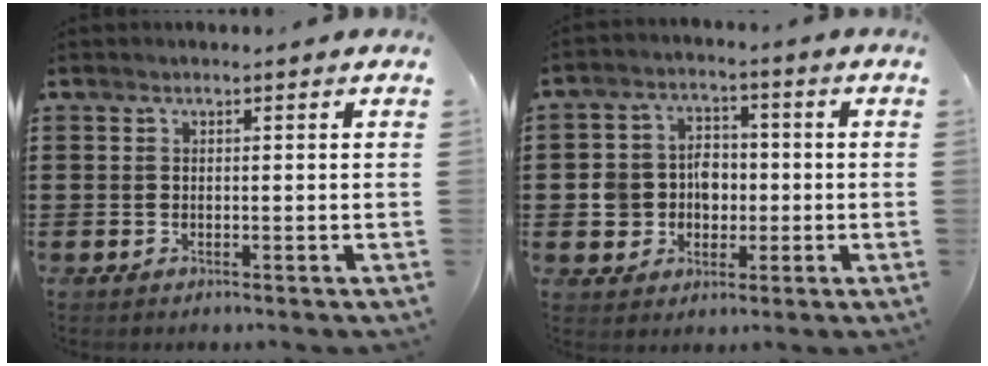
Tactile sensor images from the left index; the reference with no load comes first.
{"total": 6.3, "force": [-0.6, 5.8, 2.4], "torque": [-0.054, 0.016, -0.011]}